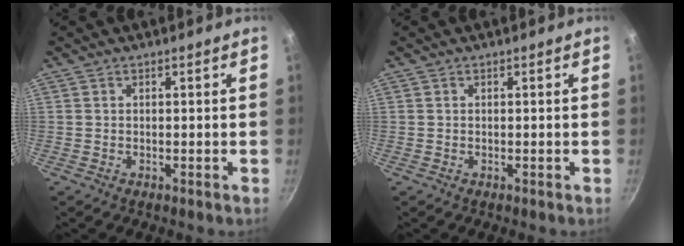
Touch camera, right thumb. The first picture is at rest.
{"total": 0.0}